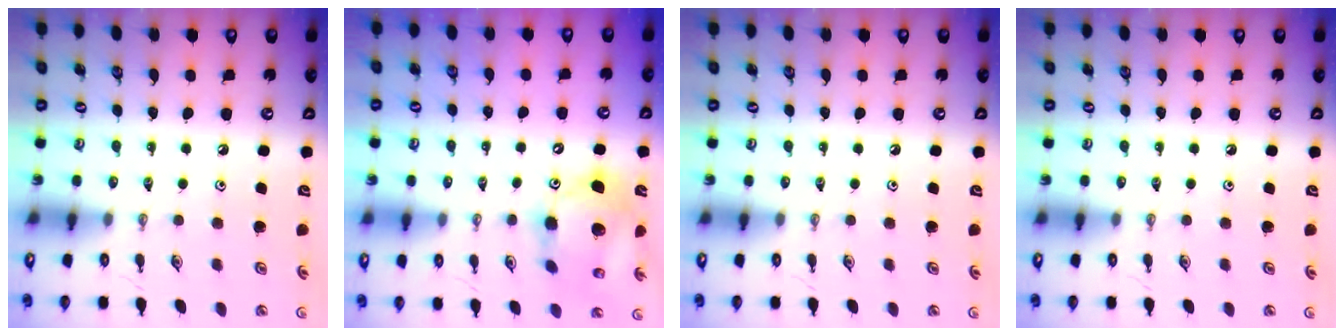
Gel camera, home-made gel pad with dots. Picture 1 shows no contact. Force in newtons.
{"total": 14.9, "press": 14.7, "slide": 2.8}
{"total": 0.0}
{"total": 0.0}